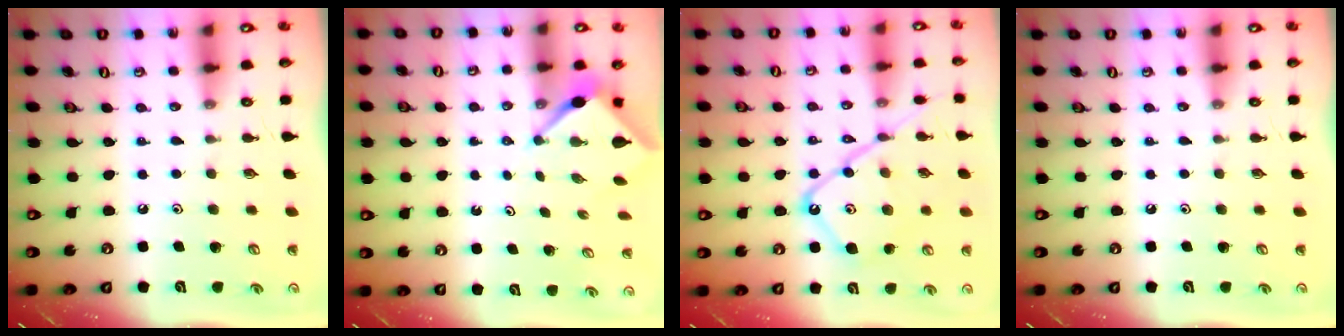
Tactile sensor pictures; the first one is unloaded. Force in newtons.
{"total": 3.1, "press": 3.1, "slide": 0.3}
{"total": 16.0, "press": 15.9, "slide": 1.6}
{"total": 0.0}